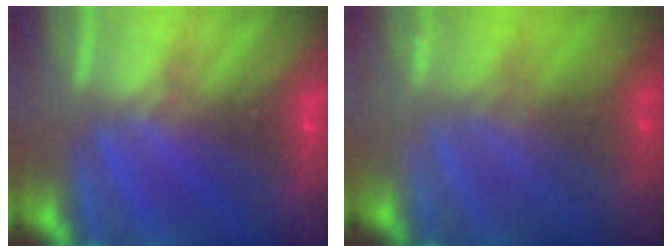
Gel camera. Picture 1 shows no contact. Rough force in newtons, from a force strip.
{"total": 2.3}